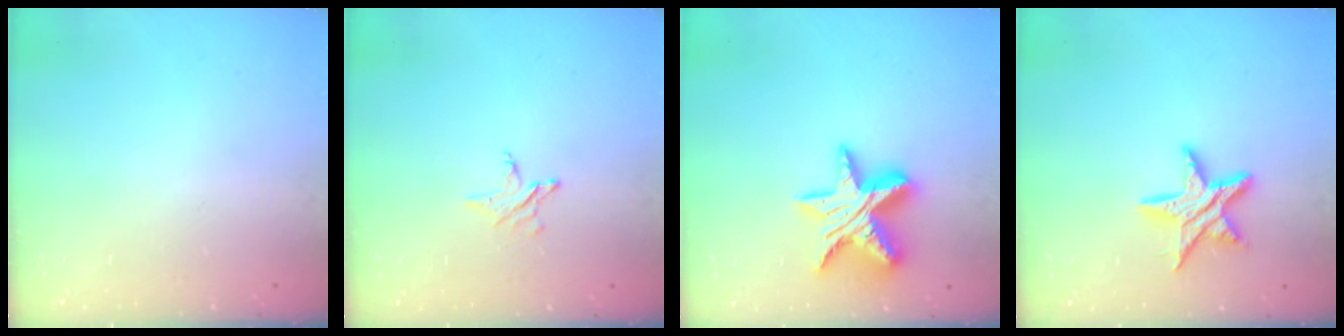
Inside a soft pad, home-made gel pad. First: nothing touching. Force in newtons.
{"total": 2.9, "press": 2.8, "slide": 0.3}
{"total": 16.5, "press": 16.4, "slide": 1.2}
{"total": 11.6, "press": 11.5, "slide": 0.7}